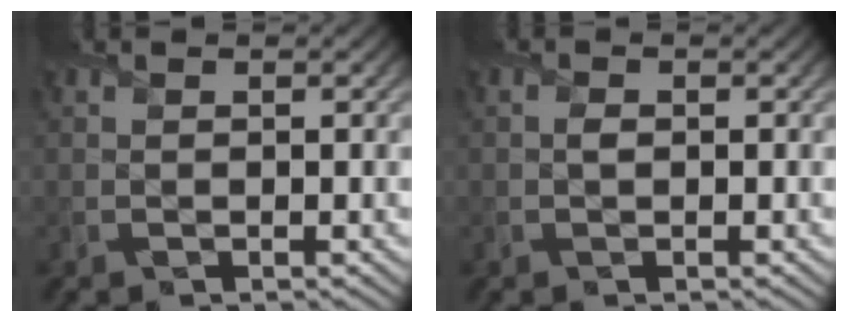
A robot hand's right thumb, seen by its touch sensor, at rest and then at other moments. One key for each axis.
{"total": 0.6, "fx": -0.1, "fy": 0.4, "fz": 0.4, "tx": -0.008, "ty": -0.001, "tz": -0.002}